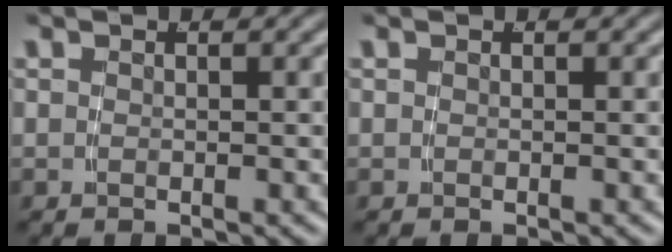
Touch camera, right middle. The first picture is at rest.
{"total": 0.0}